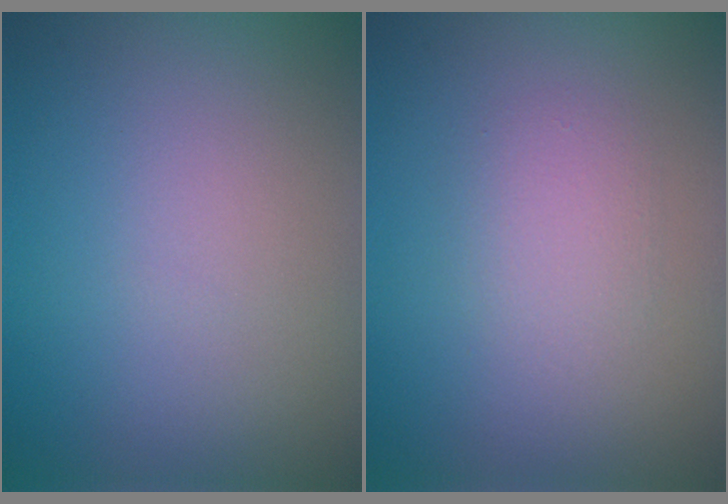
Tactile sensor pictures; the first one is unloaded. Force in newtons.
{"total": 1.7, "press": 1.7, "slide": 0.1}